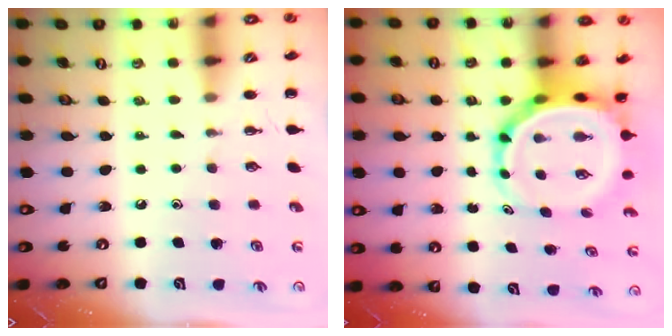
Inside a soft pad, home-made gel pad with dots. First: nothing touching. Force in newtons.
{"total": 7.0, "press": 6.7, "slide": 2.1}